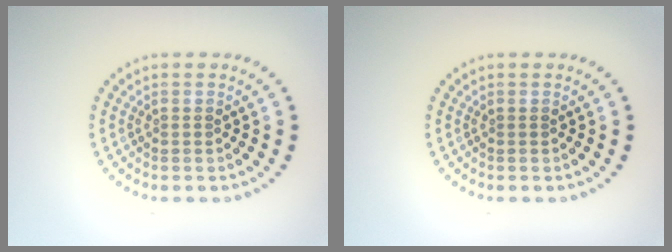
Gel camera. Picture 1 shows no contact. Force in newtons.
{"total": 0.0}